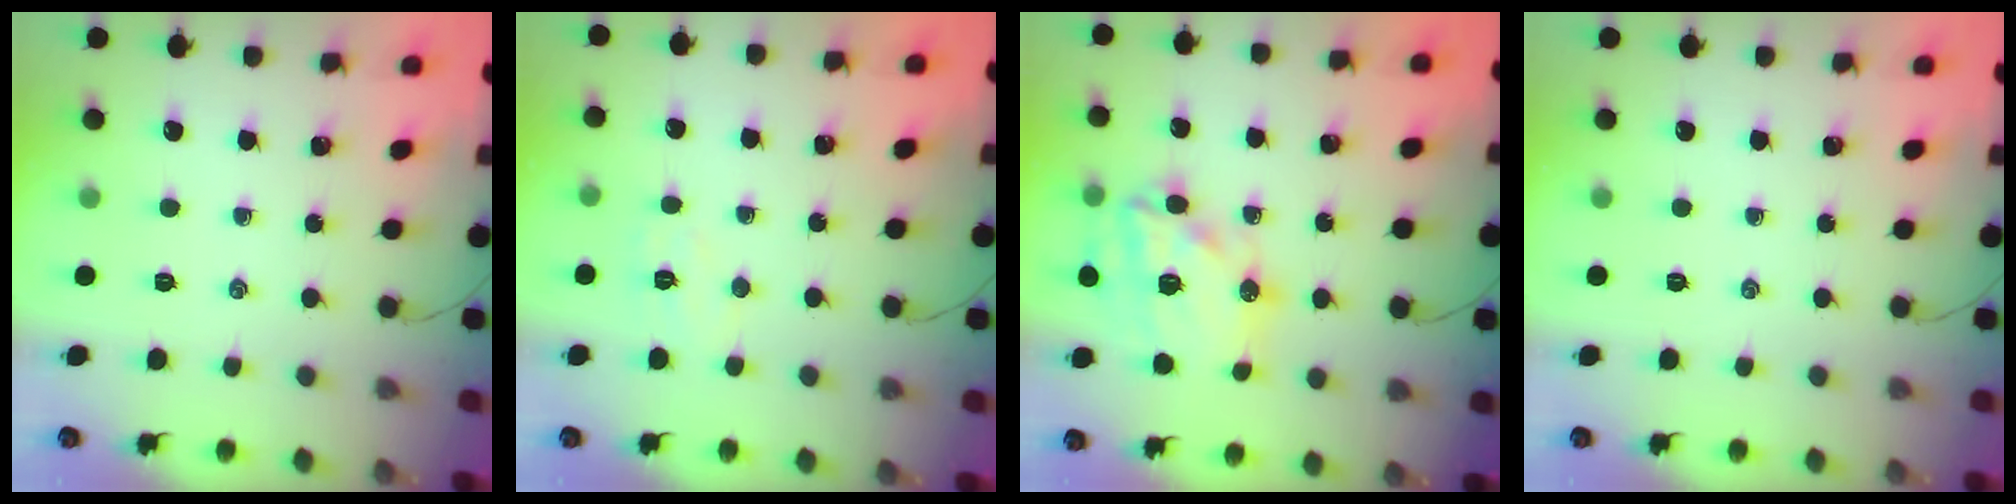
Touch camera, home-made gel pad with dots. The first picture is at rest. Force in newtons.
{"total": 5.7, "press": 5.6, "slide": 1.0}
{"total": 20.6, "press": 20.3, "slide": 3.9}
{"total": 0.0}